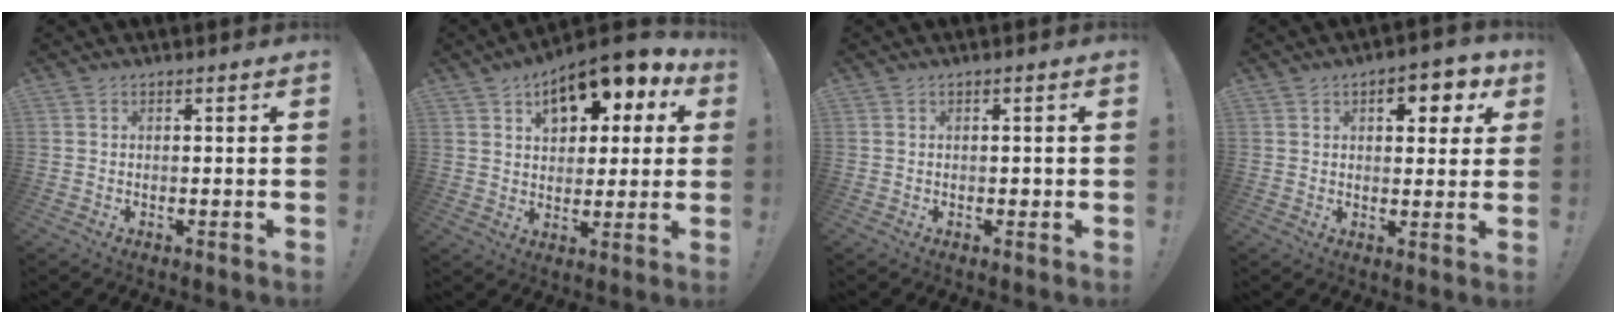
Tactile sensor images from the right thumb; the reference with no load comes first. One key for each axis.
{"total": 13.3, "fx": 7.0, "fy": 7.9, "fz": 8.0, "tx": -0.109, "ty": -0.034, "tz": 0.126}
{"total": 0.9, "fx": -0.3, "fy": 0.8, "fz": 0.3, "tx": -0.003, "ty": 0.003, "tz": -0.004}
{"total": 7.6, "fx": 3.0, "fy": 4.1, "fz": 5.6, "tx": -0.051, "ty": -0.009, "tz": 0.043}